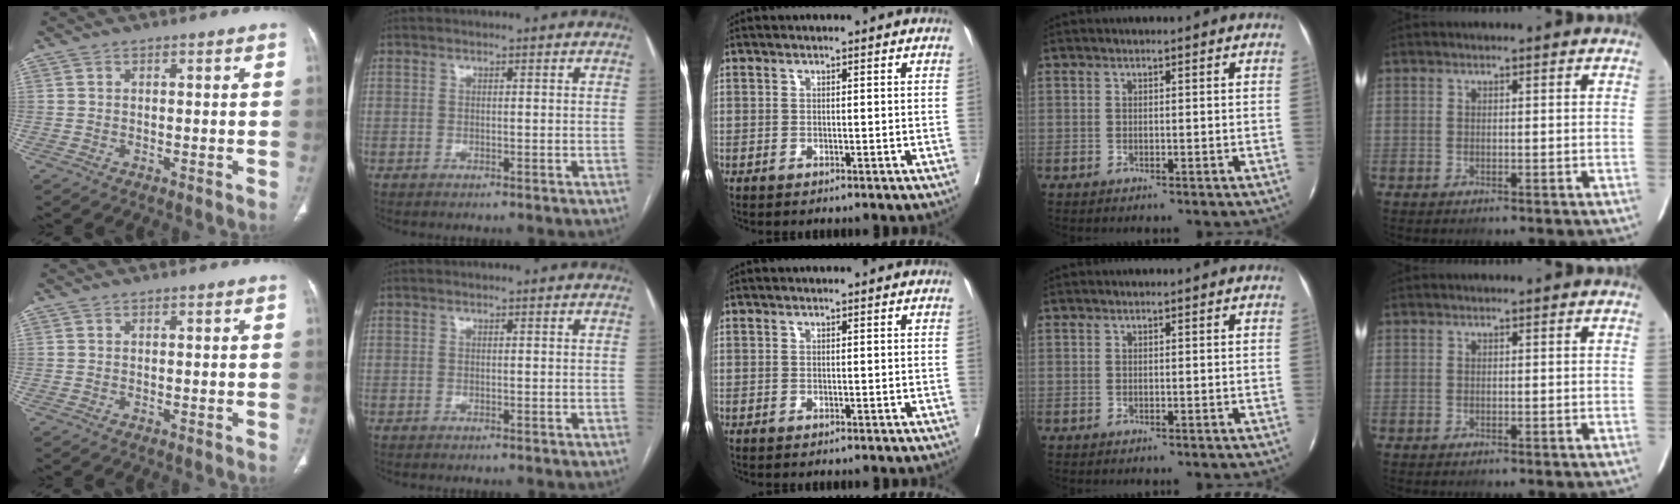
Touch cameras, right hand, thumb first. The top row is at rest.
{}